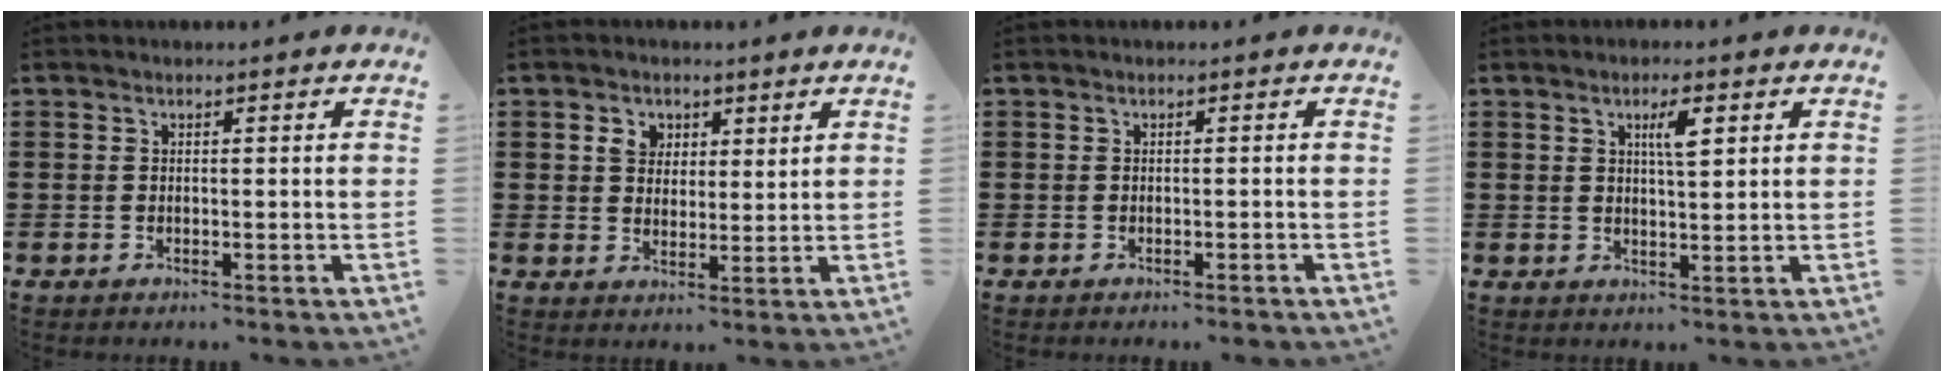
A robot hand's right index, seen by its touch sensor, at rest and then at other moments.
{"total": 3.5, "force": [2.0, 2.7, 1.1], "torque": [-0.033, 0.010, 0.035]}
{"total": 0.5, "force": [-0.5, 0.0, 0.1], "torque": [-0.004, -0.003, -0.010]}
{"total": 3.7, "force": [1.5, 0.8, 3.3], "torque": [-0.060, 0.004, 0.020]}